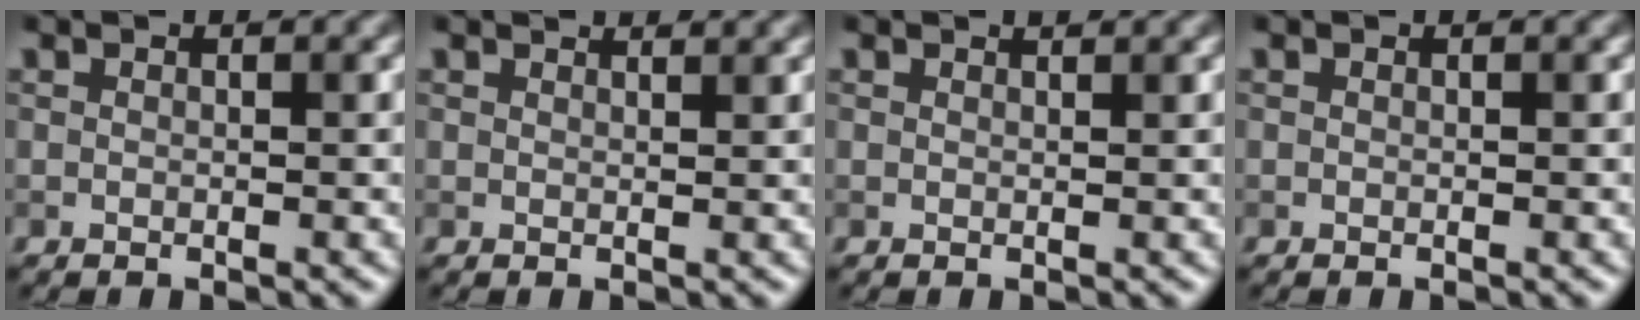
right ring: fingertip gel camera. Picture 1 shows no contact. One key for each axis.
{"total": 1.8, "fx": 1.6, "fy": 0.3, "fz": 0.6, "tx": -0.009, "ty": 0.002, "tz": 0.013}
{"total": 0.6, "fx": 0.6, "fy": 0.0, "fz": 0.1, "tx": -0.002, "ty": -0.001, "tz": 0.009}
{"total": 0.0}